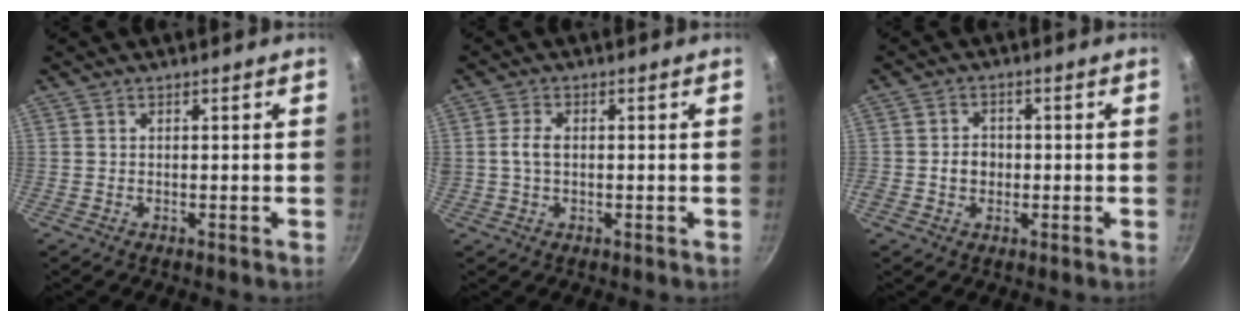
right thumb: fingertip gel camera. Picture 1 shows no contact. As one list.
[{"total": 3.4, "force": [0.1, 2.2, 2.6], "torque": [-0.048, 0.009, 0.001]}, {"total": 3.8, "force": [-0.6, 3.3, 1.8], "torque": [-0.009, 0.008, -0.012]}]